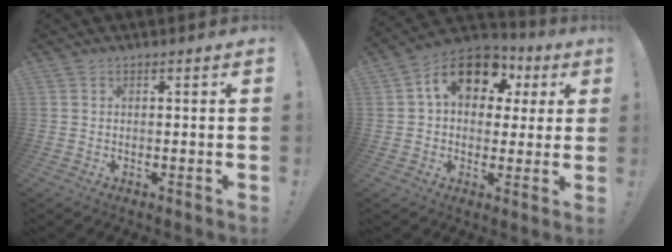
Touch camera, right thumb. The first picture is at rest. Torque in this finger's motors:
{"motor_torque": [1.71, 1.90, 0.68, -0.38, 0.08]}